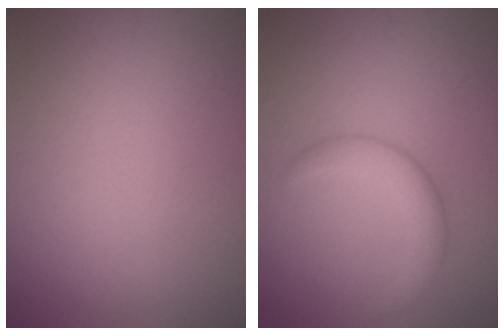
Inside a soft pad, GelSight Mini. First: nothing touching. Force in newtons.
{"total": 3.4, "press": 3.4, "slide": 0.0}